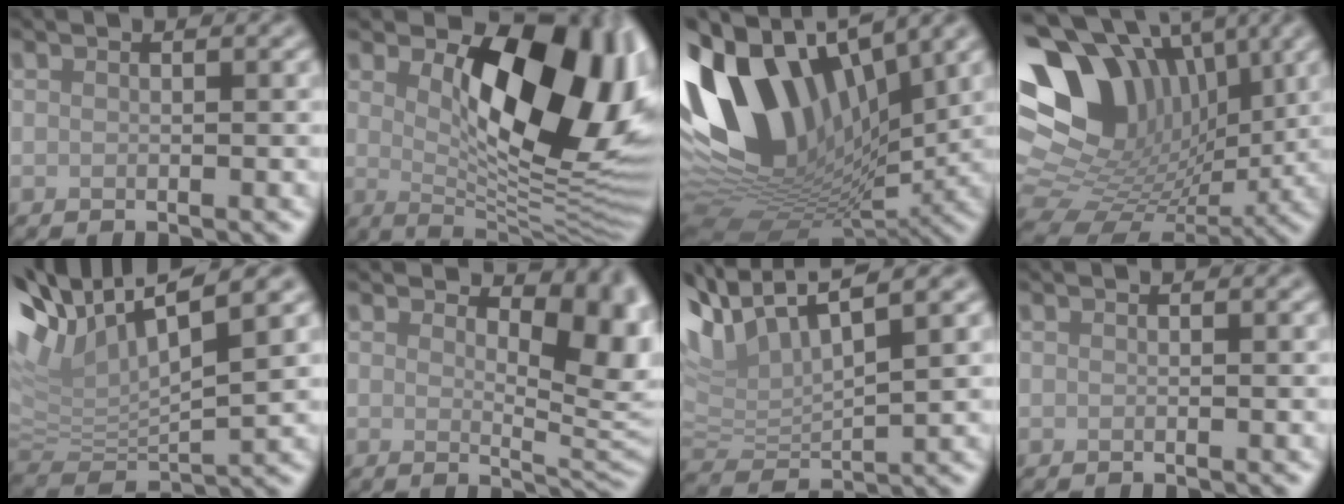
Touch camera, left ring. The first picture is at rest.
{"total": 14.2, "force": [2.9, 7.2, 11.9], "torque": [-0.136, -0.003, 0.049]}
{"total": 13.5, "force": [3.7, 8.7, 9.6], "torque": [-0.206, 0.012, 0.064]}
{"total": 16.3, "force": [5.1, 11.1, 10.7], "torque": [-0.203, 0.010, 0.111]}
{"total": 10.0, "force": [5.3, 3.0, 8.0], "torque": [-0.170, 0.016, 0.095]}
{"total": 6.4, "force": [2.1, 3.0, 5.2], "torque": [-0.066, -0.011, 0.031]}
{"total": 8.0, "force": [4.8, 2.9, 5.8], "torque": [-0.125, 0.018, 0.086]}
{"total": 0.0}